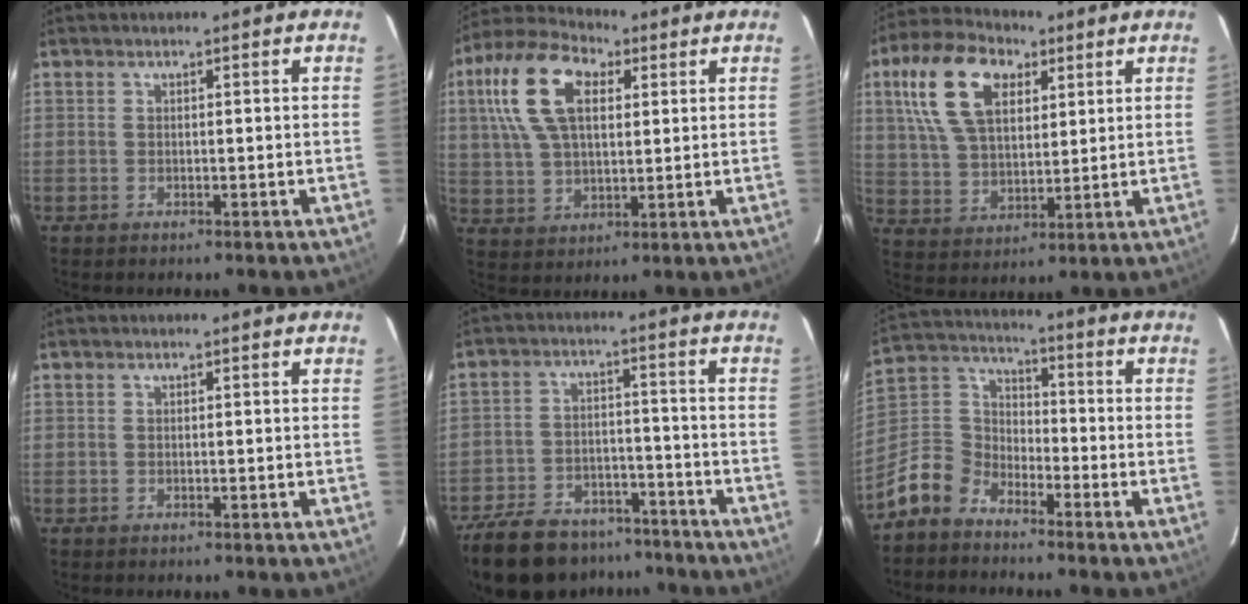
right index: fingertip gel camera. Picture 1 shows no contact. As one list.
[{"total": 15.8, "force": [5.3, 8.7, 12.1], "torque": [-0.252, 0.034, 0.094]}, {"total": 16.3, "force": [6.9, 9.4, 11.4], "torque": [-0.235, 0.036, 0.130]}, {"total": 0.0}, {"total": 20.2, "force": [-16.1, 9.0, 8.1], "torque": [-0.194, 0.009, -0.234]}, {"total": 9.3, "force": [-6.8, 5.9, 2.6], "torque": [-0.071, 0.040, -0.149]}]